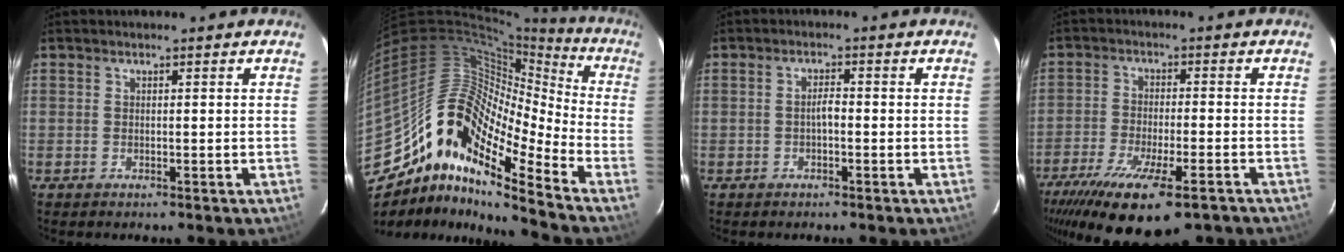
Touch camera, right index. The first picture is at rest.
{"total": 17.3, "force": [-10.6, 5.0, 12.7], "torque": [-0.205, 0.005, -0.220]}
{"total": 1.8, "force": [-0.5, 0.6, 1.6], "torque": [-0.032, 0.007, -0.010]}
{"total": 18.6, "force": [-12.7, 5.3, 12.4], "torque": [-0.244, -0.062, -0.203]}